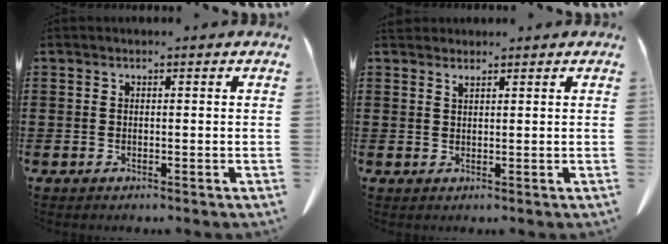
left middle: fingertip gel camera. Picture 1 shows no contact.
{"total": 1.5, "force": [1.3, 0.2, 0.6], "torque": [-0.015, -0.003, 0.027]}